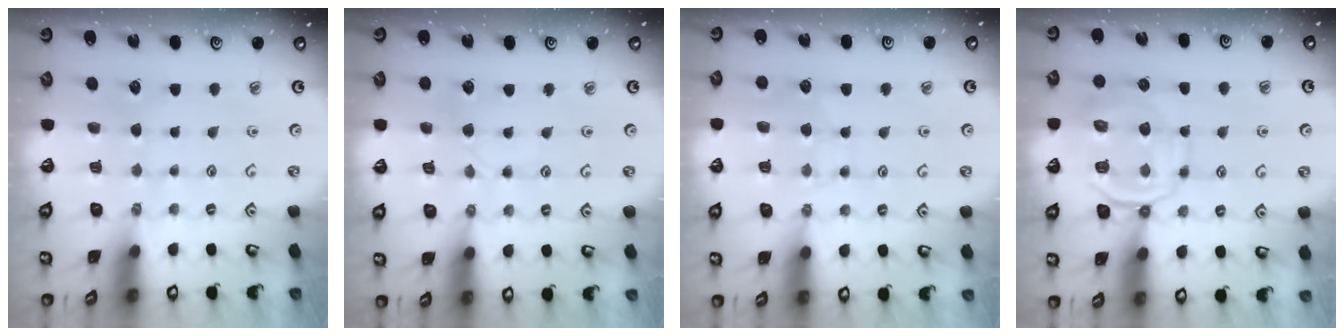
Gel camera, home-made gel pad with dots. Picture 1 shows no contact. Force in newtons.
{"total": 2.2, "press": 2.2, "slide": 0.3}
{"total": 5.5, "press": 5.5, "slide": 0.6}
{"total": 10.4, "press": 10.4, "slide": 1.2}